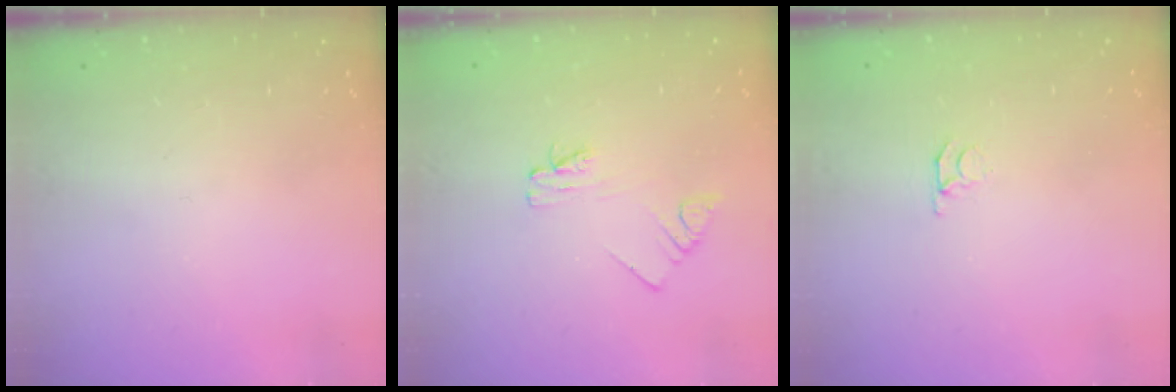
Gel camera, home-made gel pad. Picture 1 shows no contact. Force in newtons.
{"total": 2.2, "press": 2.2, "slide": 0.3}
{"total": 3.0, "press": 3.0, "slide": 0.3}